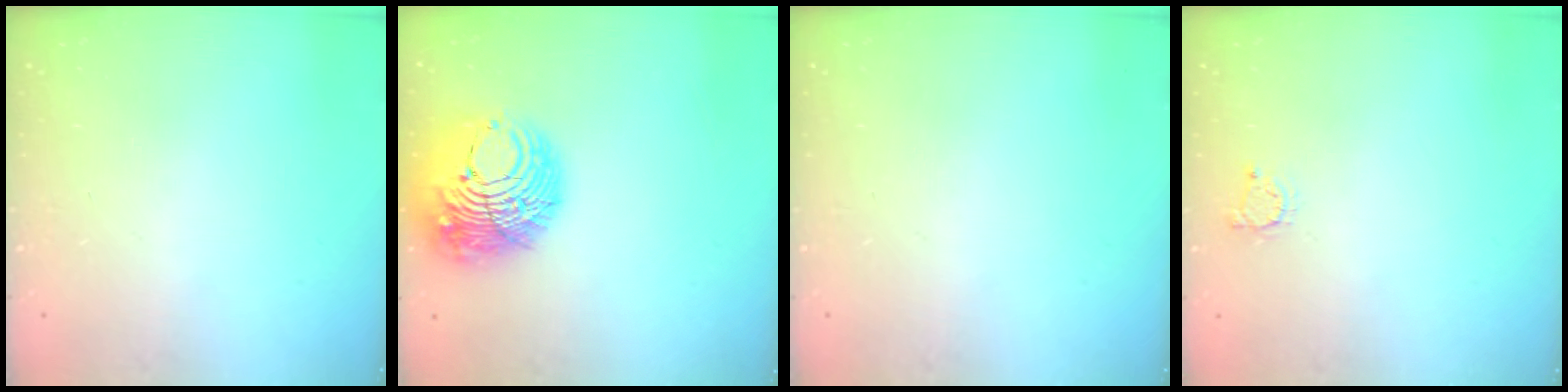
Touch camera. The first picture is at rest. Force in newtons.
{"total": 13.6, "press": 13.5, "slide": 1.8}
{"total": 0.0}
{"total": 2.2, "press": 2.2, "slide": 0.4}